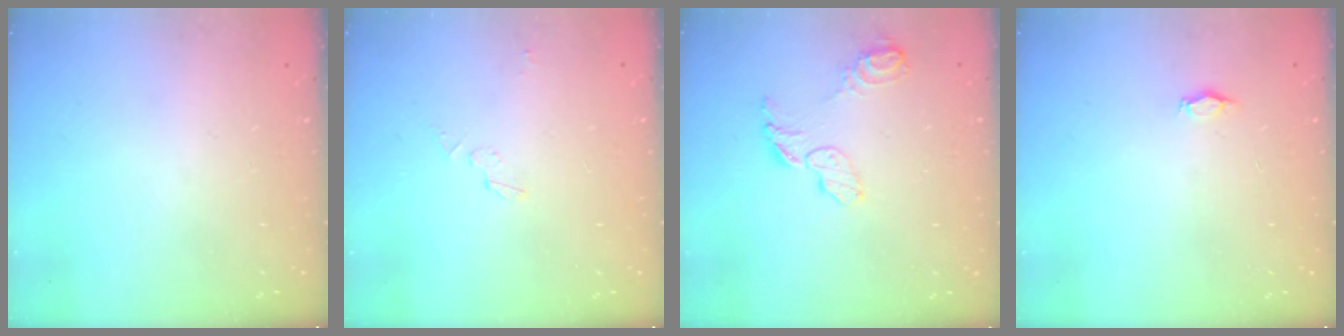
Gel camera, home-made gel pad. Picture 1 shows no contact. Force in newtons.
{"total": 3.2, "press": 3.2, "slide": 0.2}
{"total": 8.8, "press": 8.7, "slide": 0.7}
{"total": 2.9, "press": 2.9, "slide": 0.5}